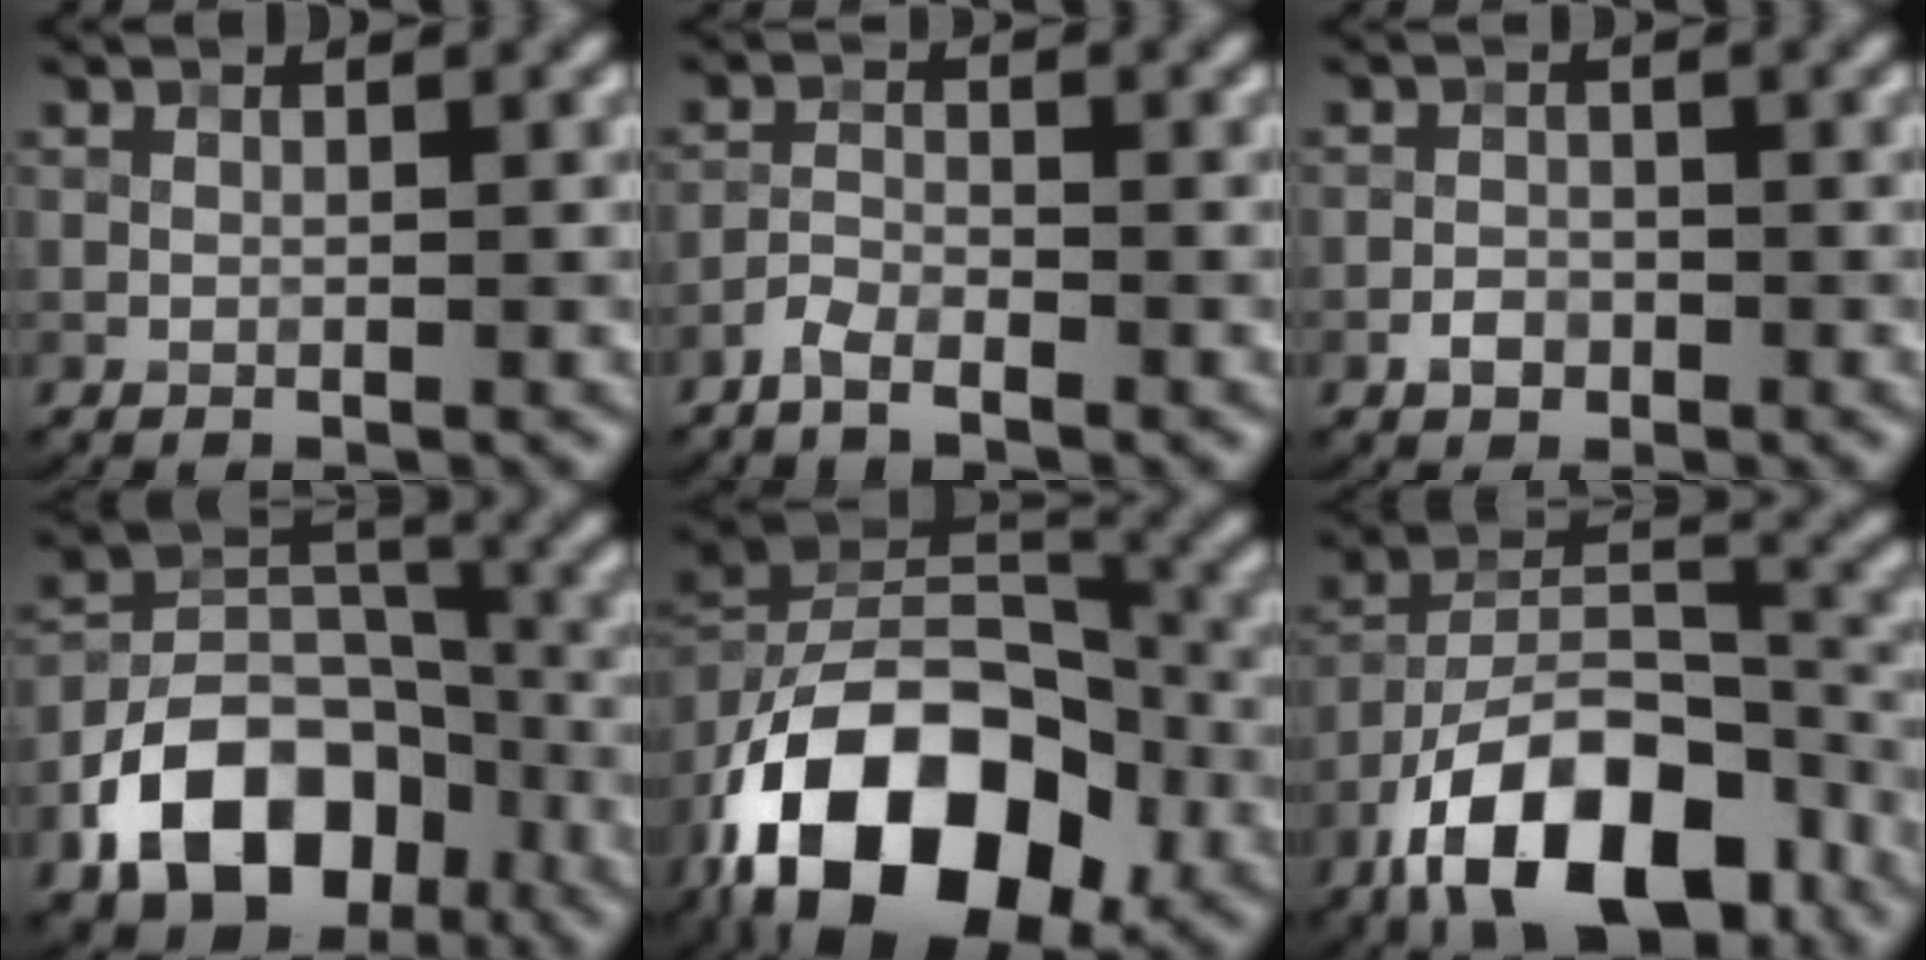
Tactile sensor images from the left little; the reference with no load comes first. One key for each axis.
{"total": 2.1, "fx": -1.9, "fy": 0.3, "fz": 0.8, "tx": -0.016, "ty": 0.006, "tz": -0.041}
{"total": 1.4, "fx": -1.0, "fy": 0.9, "fz": 0.4, "tx": 0.002, "ty": 0.001, "tz": -0.023}
{"total": 10.6, "fx": -5.7, "fy": 6.7, "fz": 6.0, "tx": -0.098, "ty": 0.004, "tz": -0.107}
{"total": 17.5, "fx": -9.1, "fy": 10.0, "fz": 11.2, "tx": -0.185, "ty": 0.006, "tz": -0.165}
{"total": 13.3, "fx": -8.4, "fy": 5.9, "fz": 8.6, "tx": -0.143, "ty": 0.002, "tz": -0.155}